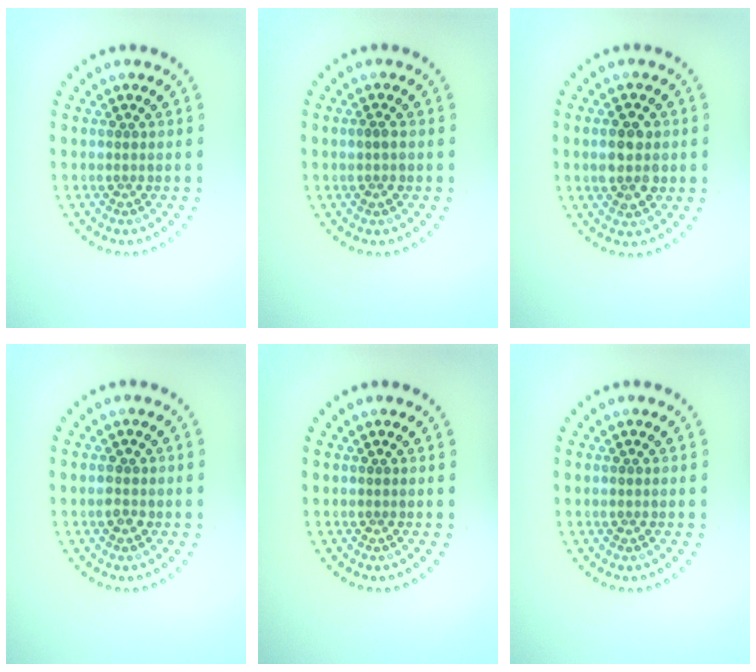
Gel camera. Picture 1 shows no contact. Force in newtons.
{"total": 1.1, "press": 1.1, "slide": 0.2}
{"total": 3.7, "press": 3.7, "slide": 0.1}
{"total": 1.4, "press": 1.4, "slide": 0.3}
{"total": 0.0}
{"total": 0.6, "press": 0.6, "slide": 0.0}